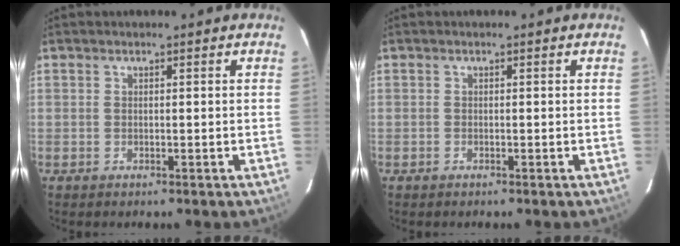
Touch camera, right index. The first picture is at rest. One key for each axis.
{"total": 0.0}